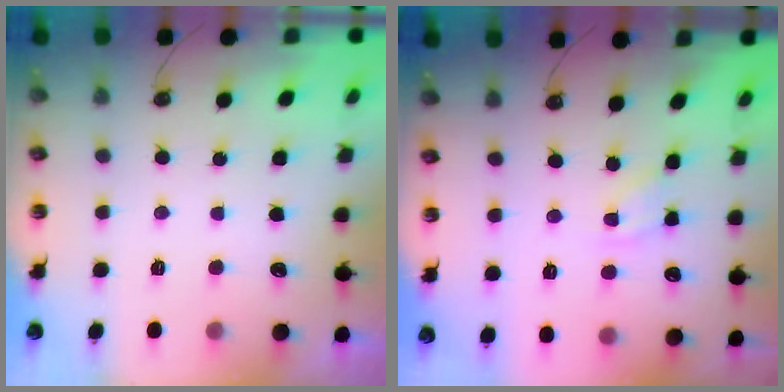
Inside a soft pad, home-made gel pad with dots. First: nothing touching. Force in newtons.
{"total": 3.9, "press": 3.9, "slide": 0.5}